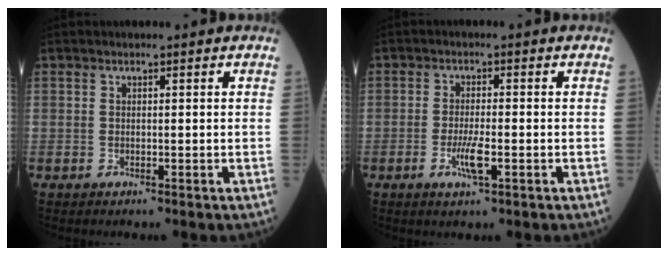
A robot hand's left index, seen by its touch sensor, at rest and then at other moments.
{"total": 3.4, "force": [-1.2, 0.2, 3.2], "torque": [-0.062, -0.005, -0.022]}